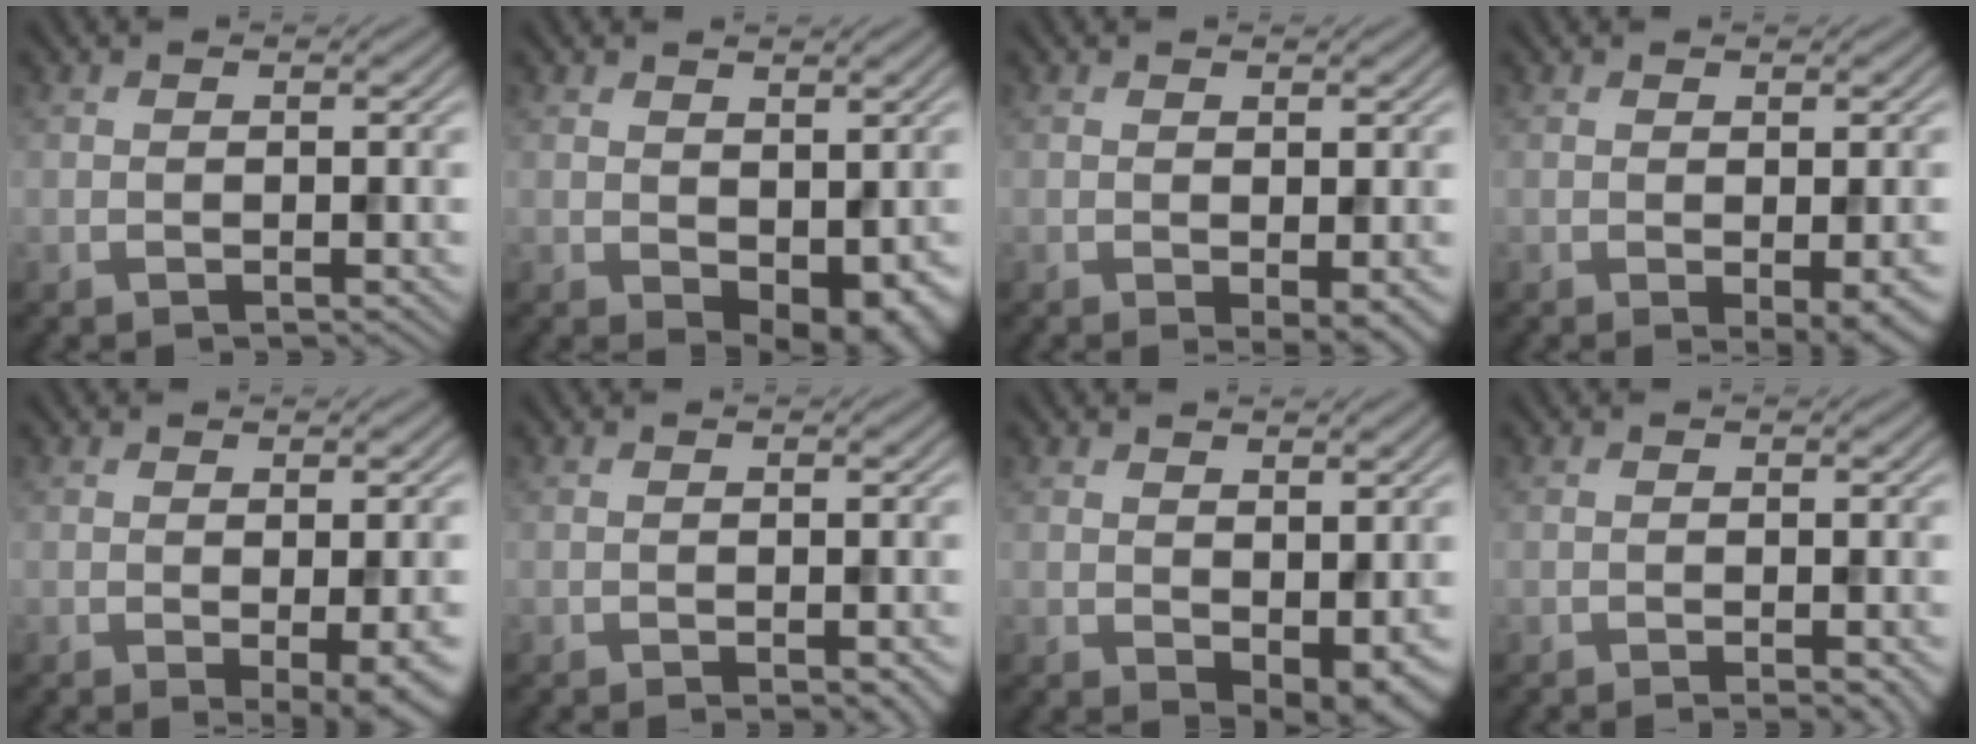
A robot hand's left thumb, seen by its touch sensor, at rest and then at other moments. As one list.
[{"total": 4.8, "force": [-0.5, 2.9, 3.7], "torque": [-0.054, -0.016, 0.006]}, {"total": 2.4, "force": [-0.5, 0.5, 2.3], "torque": [-0.038, -0.008, -0.007]}, {"total": 3.9, "force": [-1.1, 0.9, 3.7], "torque": [-0.055, -0.006, -0.009]}, {"total": 5.0, "force": [-1.3, 1.2, 4.6], "torque": [-0.065, -0.007, -0.011]}, {"total": 2.2, "force": [-1.2, 0.5, 1.8], "torque": [-0.017, 0.004, -0.017]}, {"total": 3.9, "force": [-0.5, 2.2, 3.2], "torque": [-0.048, -0.012, 0.000]}, {"total": 2.1, "force": [-1.1, 0.3, 1.8], "torque": [-0.019, 0.004, -0.020]}]